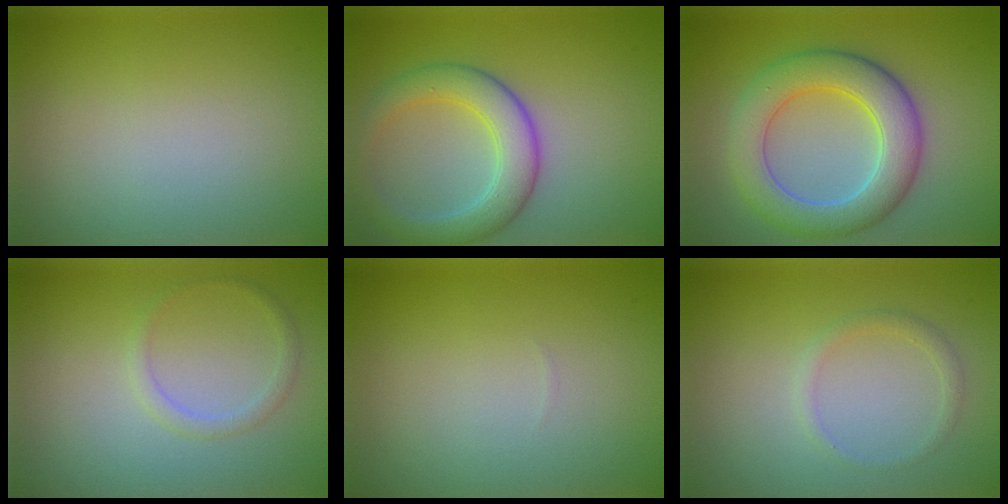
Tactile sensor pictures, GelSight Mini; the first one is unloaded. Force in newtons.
{"total": 5.0, "press": 5.0, "slide": 0.1}
{"total": 6.8, "press": 6.8, "slide": 0.2}
{"total": 1.1, "press": 1.1, "slide": 0.1}
{"total": 0.0}
{"total": 1.2, "press": 1.2, "slide": 0.1}